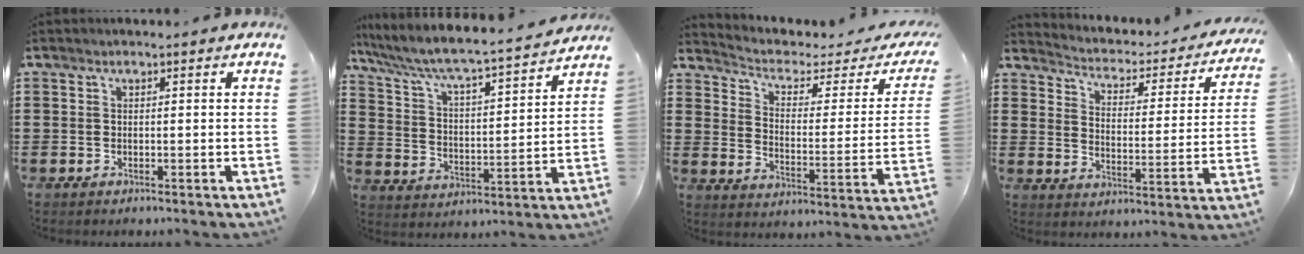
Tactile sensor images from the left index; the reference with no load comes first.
{"total": 5.0, "force": [4.4, 0.1, 2.4], "torque": [-0.068, -0.039, 0.063]}
{"total": 3.0, "force": [1.8, 1.5, 1.9], "torque": [-0.053, -0.013, 0.022]}
{"total": 2.0, "force": [1.8, 0.8, 0.5], "torque": [-0.027, -0.023, 0.019]}